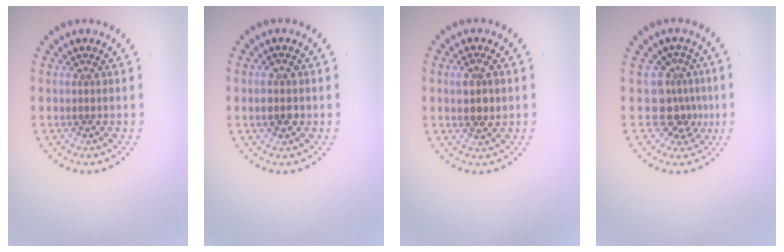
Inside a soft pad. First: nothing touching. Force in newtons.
{"total": 1.8, "press": 1.8, "slide": 0.1}
{"total": 2.6, "press": 2.5, "slide": 0.5}
{"total": 3.4, "press": 2.3, "slide": 2.5}